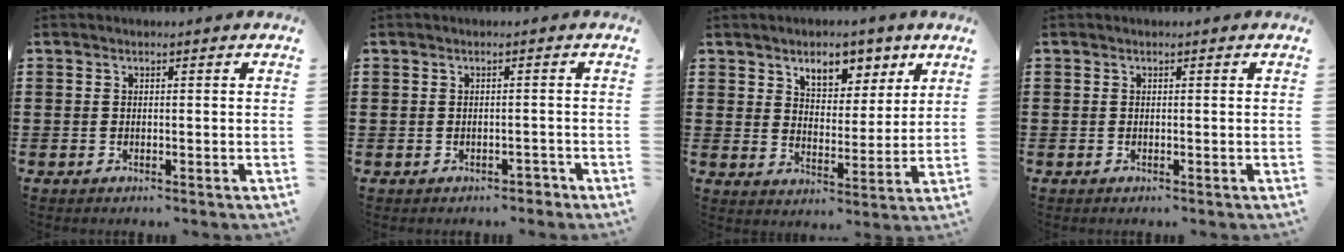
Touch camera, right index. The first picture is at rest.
{"total": 1.3, "force": [-1.0, 0.8, 0.1], "torque": [-0.006, 0.001, -0.023]}
{"total": 6.4, "force": [4.5, 3.4, 3.0], "torque": [-0.055, -0.008, 0.076]}
{"total": 0.0}